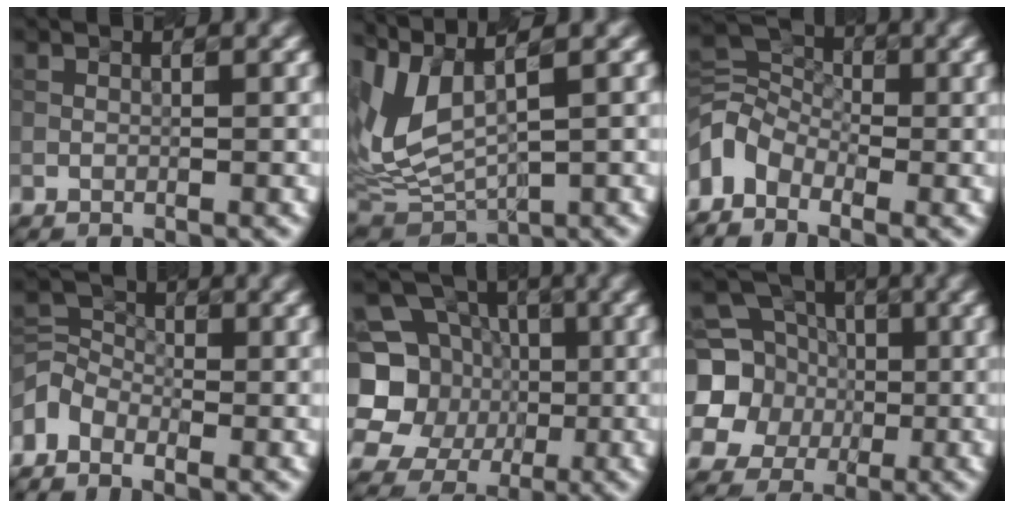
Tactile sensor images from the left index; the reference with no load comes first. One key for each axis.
{"total": 6.9, "fx": 2.4, "fy": 2.7, "fz": 5.8, "tx": -0.145, "ty": 0.004, "tz": 0.053}
{"total": 4.3, "fx": -2.6, "fy": 2.8, "fz": 2.0, "tx": -0.037, "ty": 0.005, "tz": -0.070}
{"total": 3.1, "fx": -2.2, "fy": 1.9, "fz": 1.0, "tx": -0.023, "ty": 0.005, "tz": -0.060}
{"total": 8.7, "fx": 0.0, "fy": 8.1, "fz": 3.2, "tx": -0.063, "ty": 0.006, "tz": -0.031}
{"total": 8.6, "fx": 0.2, "fy": 8.0, "fz": 3.3, "tx": -0.081, "ty": 0.015, "tz": -0.028}